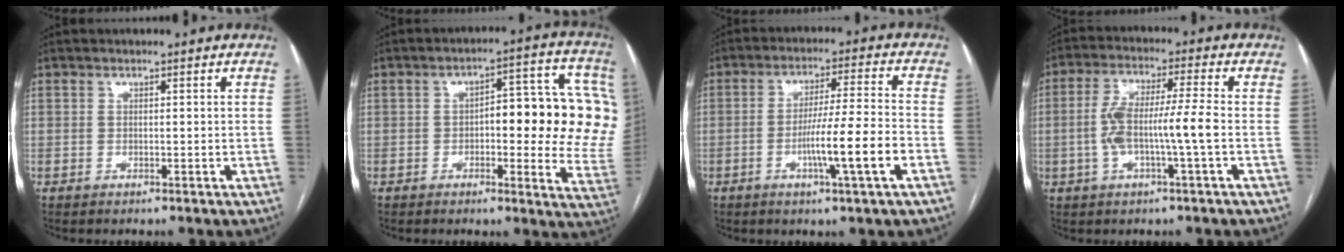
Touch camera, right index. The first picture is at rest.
{"total": 17.5, "force": [1.1, 5.7, 16.5], "torque": [-0.159, 0.030, 0.012]}
{"total": 10.2, "force": [-3.5, -0.9, 9.5], "torque": [-0.164, -0.004, -0.059]}
{"total": 8.6, "force": [-1.5, 0.3, 8.5], "torque": [-0.171, 0.016, -0.030]}